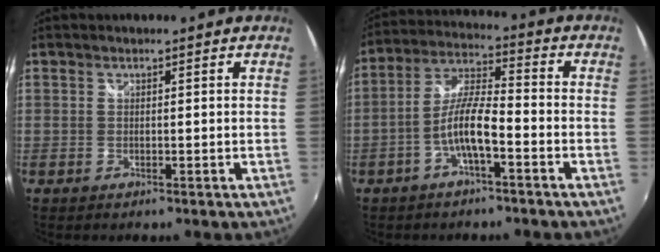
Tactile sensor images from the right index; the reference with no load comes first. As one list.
[{"total": 7.8, "force": [-3.4, 1.6, 6.8], "torque": [-0.147, 0.016, -0.065]}]